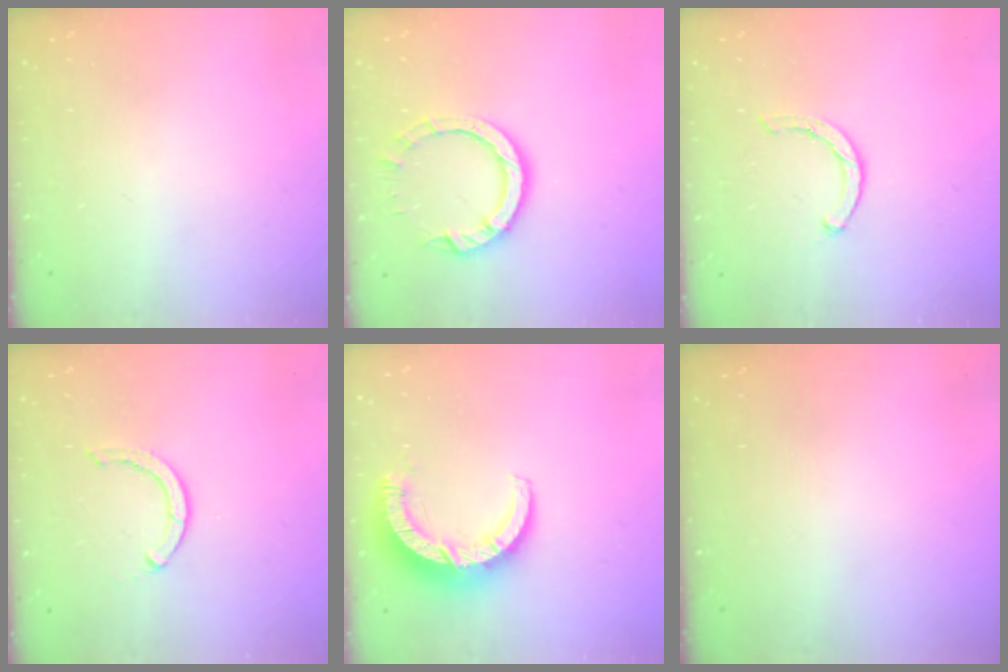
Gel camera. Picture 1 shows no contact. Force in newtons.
{"total": 7.6, "press": 7.6, "slide": 0.8}
{"total": 2.3, "press": 2.2, "slide": 0.5}
{"total": 3.1, "press": 3.0, "slide": 0.3}
{"total": 9.0, "press": 9.0, "slide": 0.9}
{"total": 0.0}